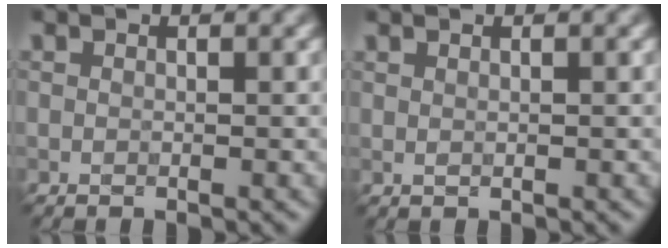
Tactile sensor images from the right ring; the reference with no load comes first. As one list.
[{"total": 0.6, "force": [0.6, 0.2, 0.1], "torque": [-0.006, -0.003, 0.007]}]